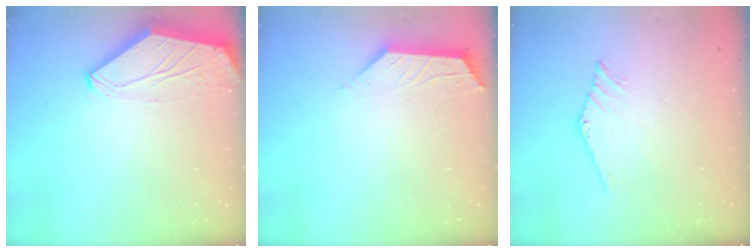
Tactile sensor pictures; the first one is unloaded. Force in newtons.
{"total": 1.9, "press": 1.9, "slide": 0.4}
{"total": 0.0}